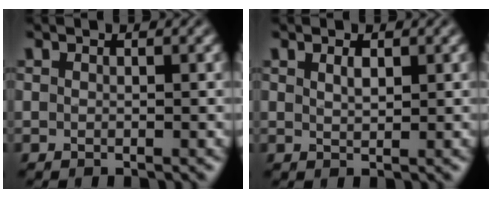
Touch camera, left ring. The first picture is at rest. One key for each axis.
{"total": 1.0, "fx": 0.7, "fy": 0.4, "fz": 0.7, "tx": -0.015, "ty": 0.000, "tz": 0.014}